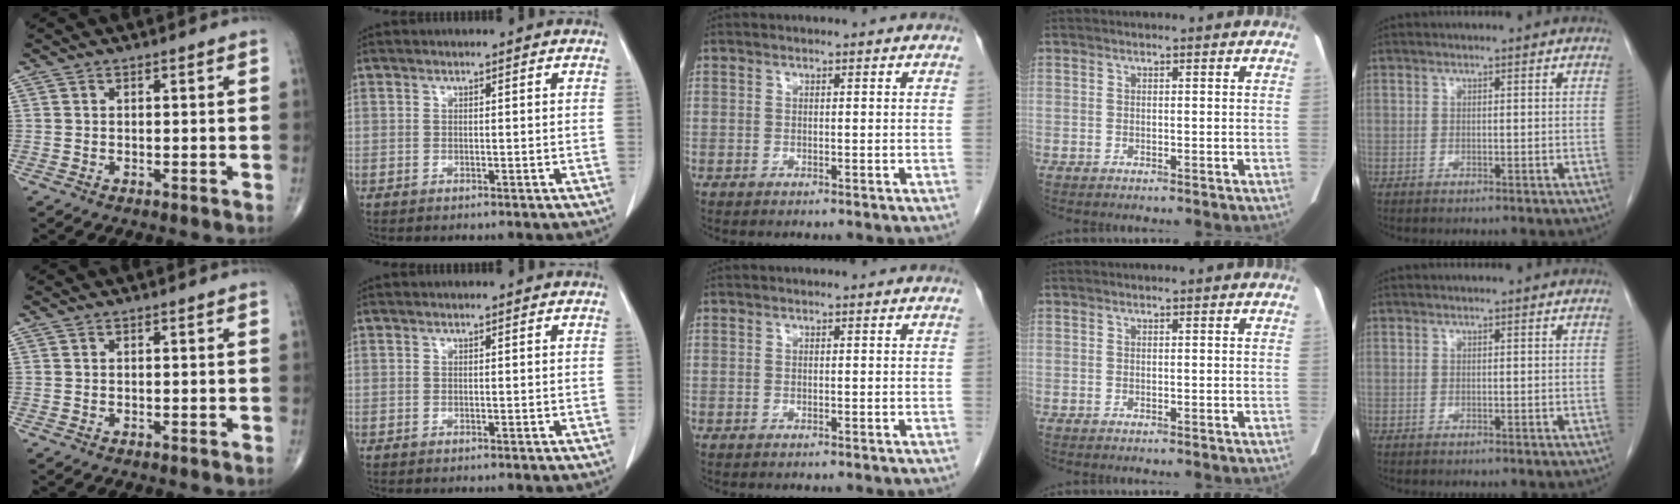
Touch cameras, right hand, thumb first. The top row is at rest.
{}